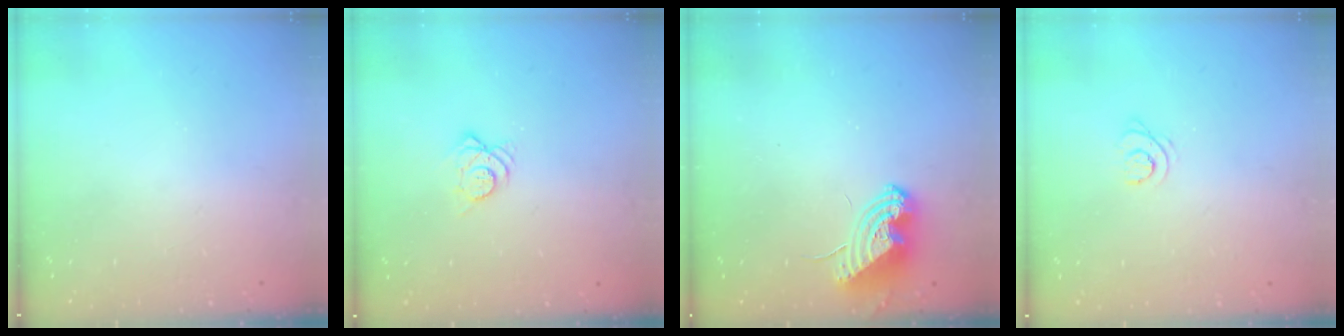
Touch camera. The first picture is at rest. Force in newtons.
{"total": 5.0, "press": 5.0, "slide": 0.2}
{"total": 8.5, "press": 8.4, "slide": 0.8}
{"total": 4.0, "press": 3.9, "slide": 0.5}